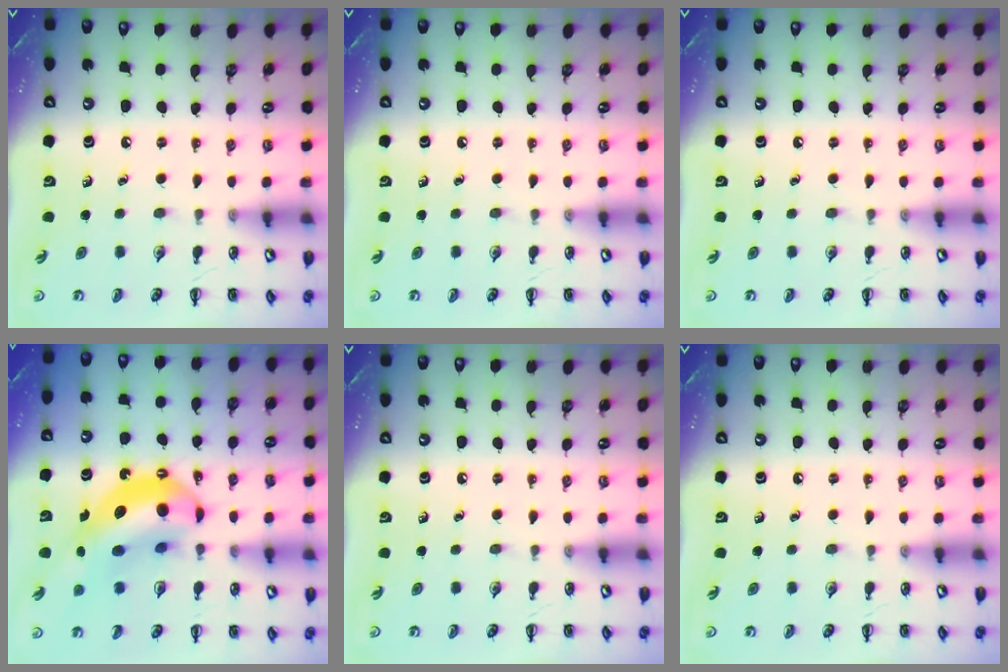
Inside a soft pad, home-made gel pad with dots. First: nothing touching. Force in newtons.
{"total": 0.0}
{"total": 0.0}
{"total": 15.9, "press": 15.2, "slide": 4.4}
{"total": 0.0}
{"total": 0.0}